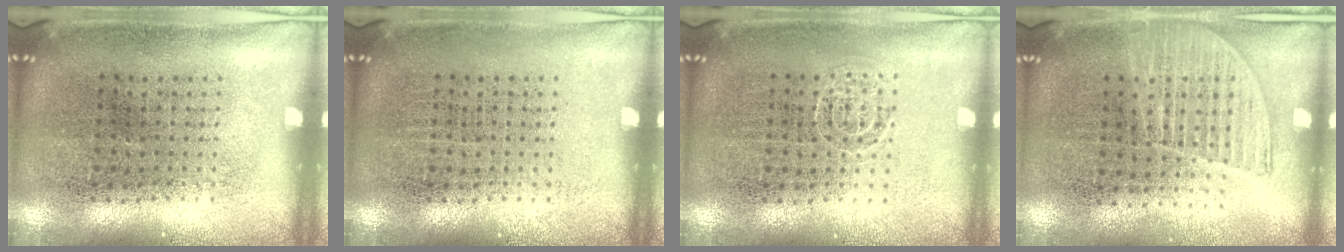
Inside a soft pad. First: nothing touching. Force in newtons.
{"total": 0.0}
{"total": 0.9, "press": 0.9, "slide": 0.2}
{"total": 1.3, "press": 1.2, "slide": 0.5}